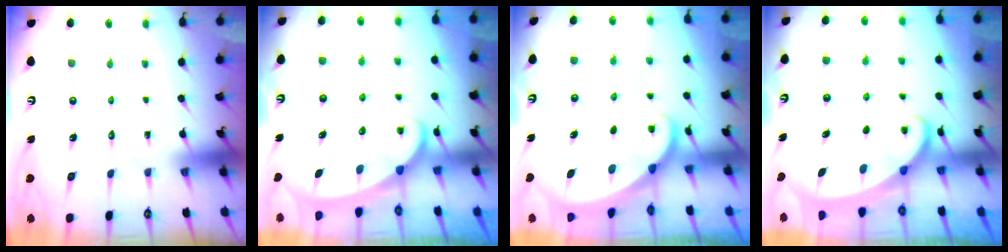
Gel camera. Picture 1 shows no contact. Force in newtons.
{"total": 2.4, "press": 2.4, "slide": 0.4}
{"total": 1.9, "press": 1.9, "slide": 0.1}
{"total": 2.2, "press": 2.2, "slide": 0.3}